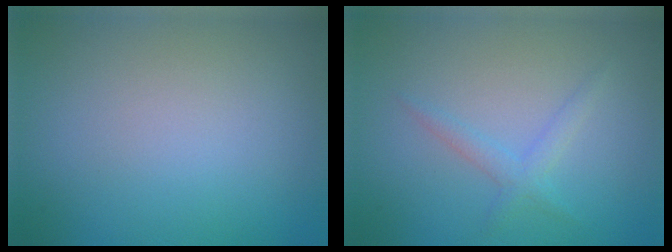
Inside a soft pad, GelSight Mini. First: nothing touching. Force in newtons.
{"total": 1.6, "press": 1.6, "slide": 0.1}